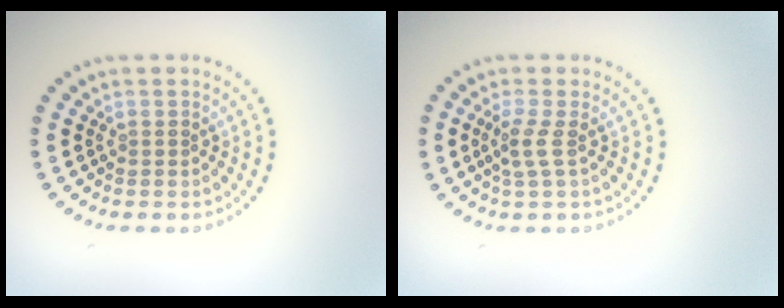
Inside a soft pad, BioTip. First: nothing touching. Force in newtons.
{"total": 1.8, "press": 1.4, "slide": 1.2}